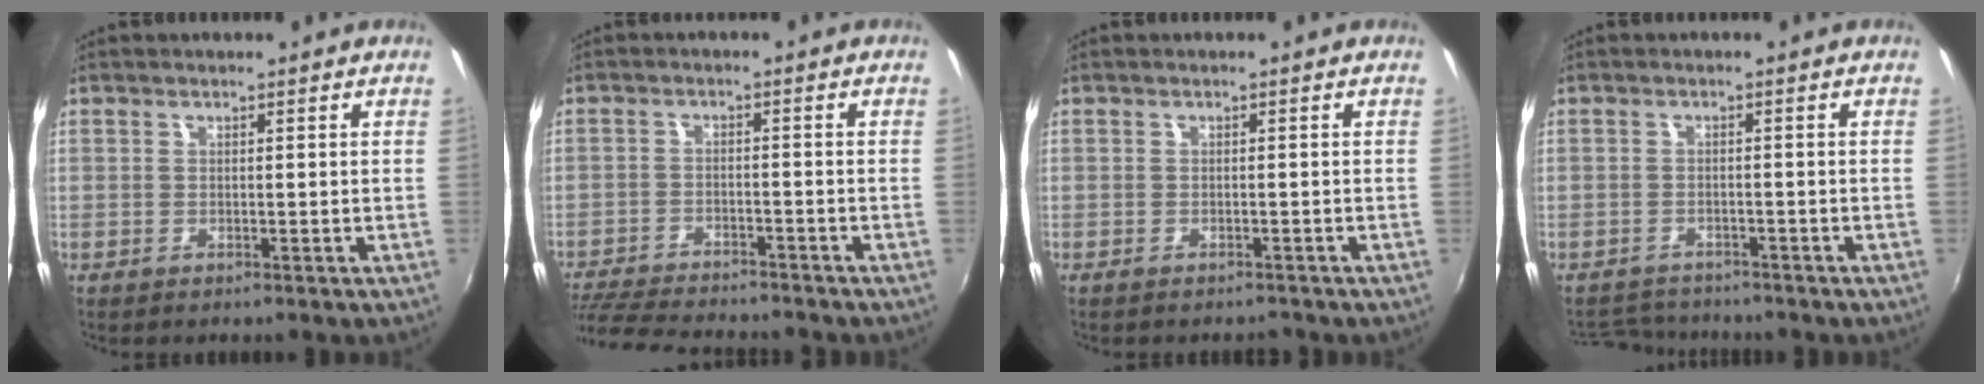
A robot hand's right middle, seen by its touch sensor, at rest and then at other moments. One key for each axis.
{"total": 12.8, "fx": -11.5, "fy": 2.1, "fz": 5.1, "tx": -0.124, "ty": -0.021, "tz": -0.187}
{"total": 1.9, "fx": -1.7, "fy": 0.7, "fz": 0.5, "tx": -0.009, "ty": -0.007, "tz": -0.022}
{"total": 5.4, "fx": -5.1, "fy": 1.6, "fz": 0.7, "tx": -0.029, "ty": 0.003, "tz": -0.082}